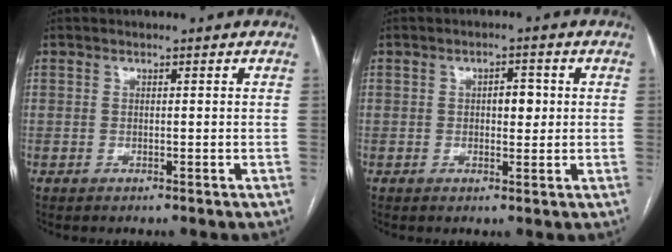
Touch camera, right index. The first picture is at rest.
{"total": 3.3, "force": [0.4, 1.7, 2.8], "torque": [-0.041, 0.010, 0.008]}